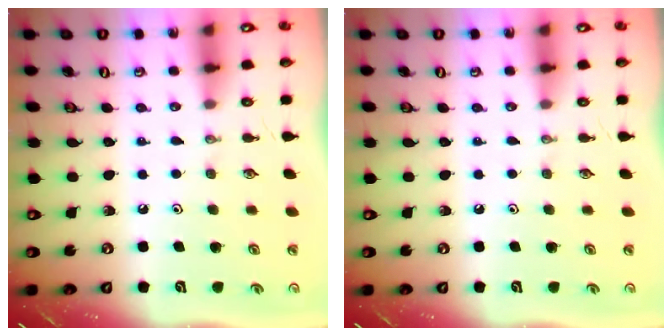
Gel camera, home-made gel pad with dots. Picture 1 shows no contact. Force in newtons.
{"total": 0.0}